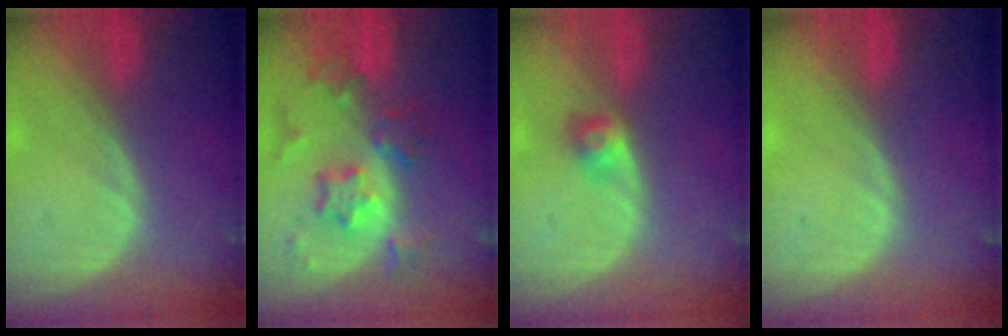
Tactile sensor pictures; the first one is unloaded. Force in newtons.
{"total": 8.4, "press": 7.4, "slide": 4.0}
{"total": 2.5, "press": 2.4, "slide": 0.8}
{"total": 0.0}